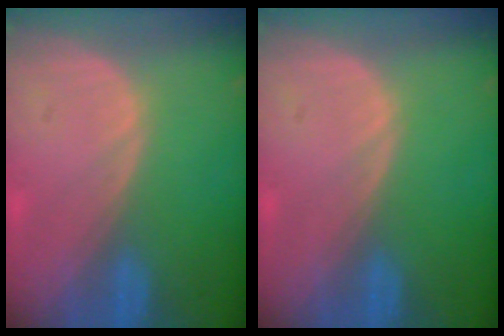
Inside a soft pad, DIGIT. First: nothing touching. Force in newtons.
{"total": 0.0}